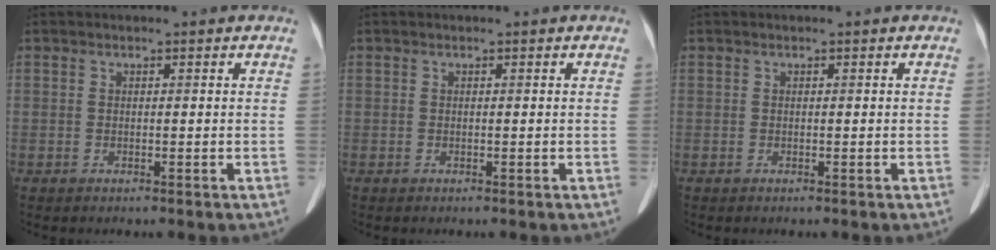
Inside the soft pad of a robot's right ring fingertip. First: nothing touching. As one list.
[{"total": 0.0}, {"total": 0.0}]